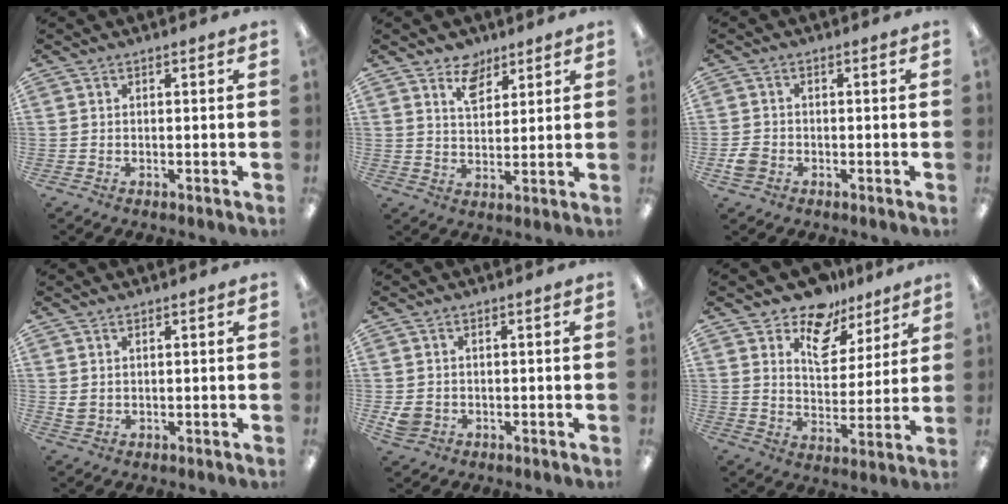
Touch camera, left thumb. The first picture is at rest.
{"total": 6.7, "force": [4.8, 3.9, 2.4], "torque": [-0.032, -0.022, 0.085]}
{"total": 3.1, "force": [-1.6, 2.3, 1.2], "torque": [-0.023, 0.003, -0.031]}
{"total": 1.6, "force": [0.7, 1.2, 0.8], "torque": [-0.017, 0.000, 0.013]}
{"total": 2.9, "force": [-0.6, 2.5, 1.4], "torque": [-0.022, -0.003, -0.012]}
{"total": 12.1, "force": [9.0, 6.7, 4.7], "torque": [-0.073, -0.057, 0.165]}